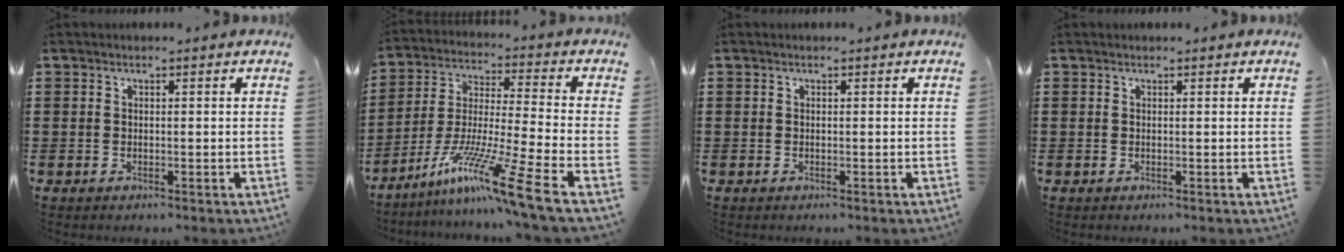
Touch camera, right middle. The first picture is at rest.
{"total": 12.8, "force": [-9.0, -0.7, 9.1], "torque": [-0.180, -0.009, -0.178]}
{"total": 0.0}
{"total": 0.0}